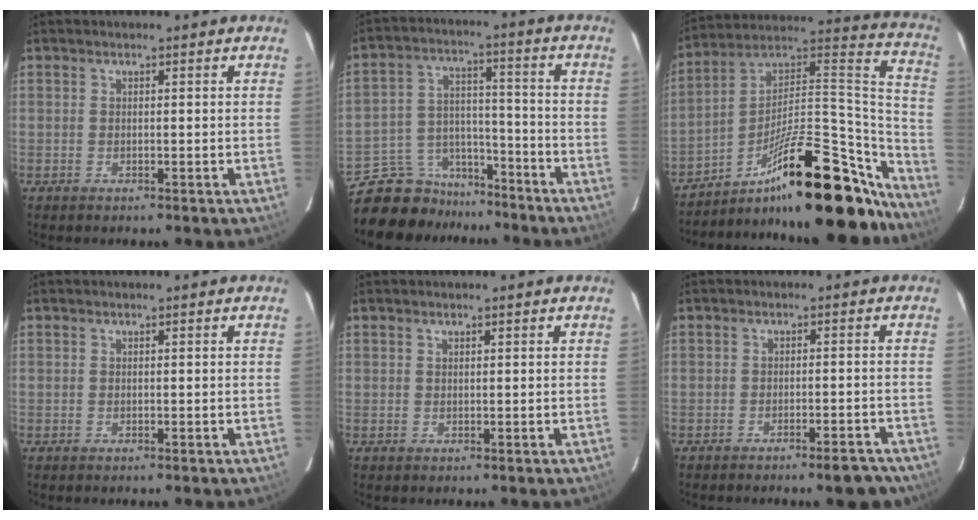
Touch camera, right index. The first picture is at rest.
{"total": 12.6, "force": [-10.5, 6.7, 1.8], "torque": [-0.054, 0.047, -0.161]}
{"total": 32.2, "force": [-23.2, 9.8, 20.1], "torque": [-0.255, 0.041, -0.350]}
{"total": 0.0}
{"total": 0.6, "force": [0.3, 0.5, 0.0], "torque": [0.002, 0.002, 0.006]}
{"total": 5.7, "force": [-4.8, 1.6, 2.6], "torque": [-0.034, 0.010, -0.049]}